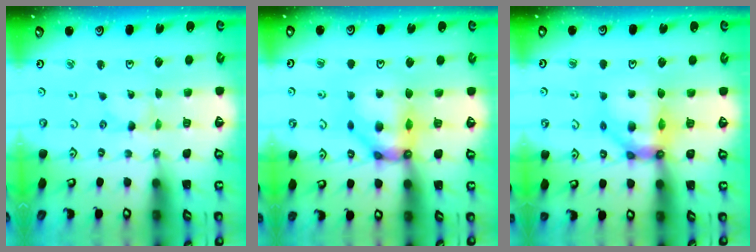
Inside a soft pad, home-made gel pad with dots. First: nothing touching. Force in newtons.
{"total": 10.5, "press": 10.5, "slide": 1.1}
{"total": 10.4, "press": 10.4, "slide": 1.2}